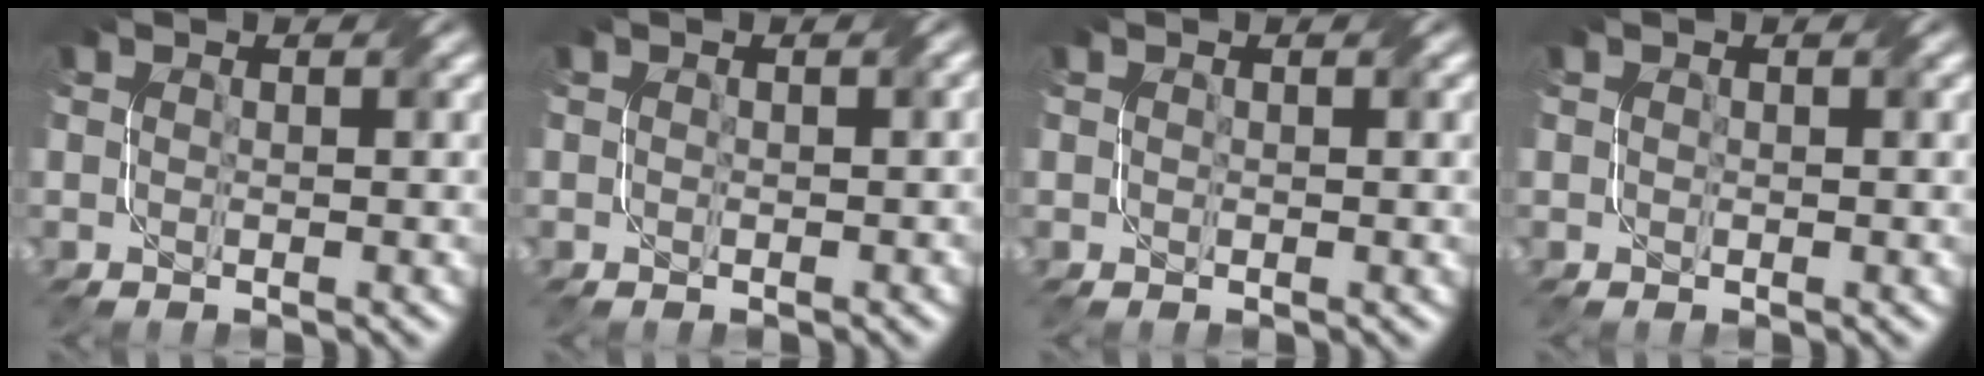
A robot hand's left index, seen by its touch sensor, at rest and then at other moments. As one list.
[{"total": 0.0}, {"total": 0.8, "force": [0.5, 0.4, 0.4], "torque": [-0.004, 0.001, 0.007]}, {"total": 0.5, "force": [0.3, 0.4, 0.2], "torque": [-0.001, 0.001, 0.004]}]